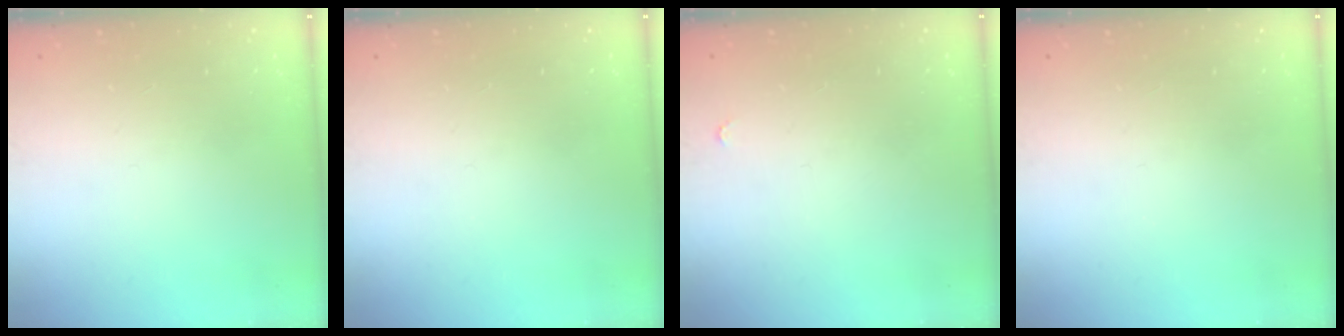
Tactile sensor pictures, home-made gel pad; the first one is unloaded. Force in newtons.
{"total": 0.0}
{"total": 2.8, "press": 2.8, "slide": 0.4}
{"total": 0.0}